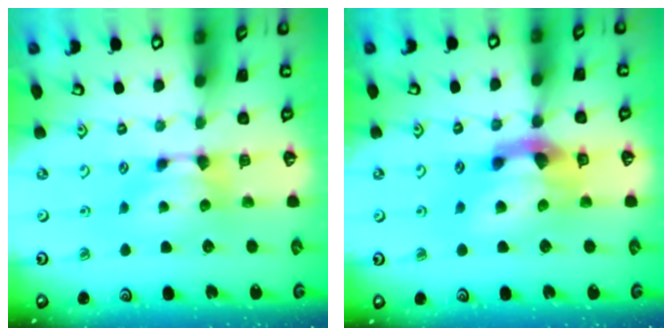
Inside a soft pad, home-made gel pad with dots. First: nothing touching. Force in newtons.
{"total": 5.9, "press": 5.6, "slide": 2.0}